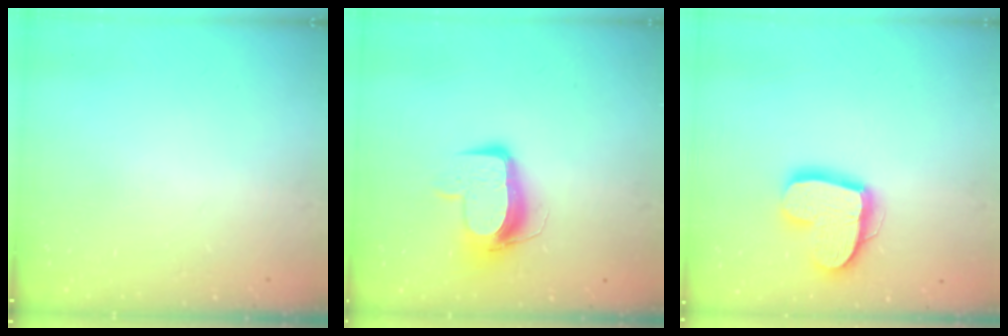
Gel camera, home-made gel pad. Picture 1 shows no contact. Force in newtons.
{"total": 10.8, "press": 10.8, "slide": 1.0}
{"total": 16.5, "press": 16.5, "slide": 1.6}